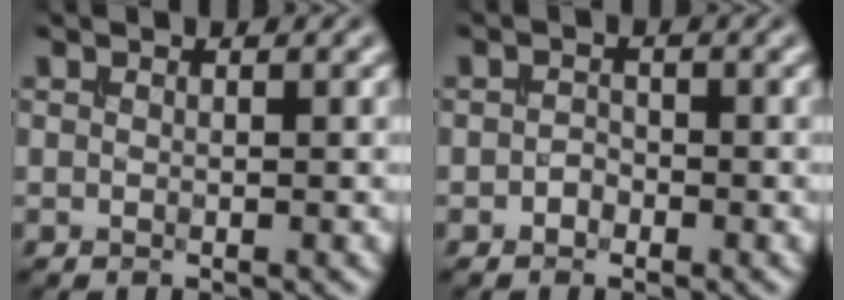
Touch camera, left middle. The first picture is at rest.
{"total": 0.9, "force": [-0.6, 0.6, 0.3], "torque": [-0.007, 0.000, -0.013]}